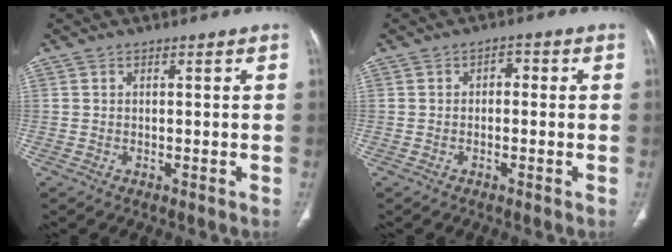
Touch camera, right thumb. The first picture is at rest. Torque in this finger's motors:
{"motor_torque": [-0.13, 0.43, 0.21, -0.26, -0.05]}